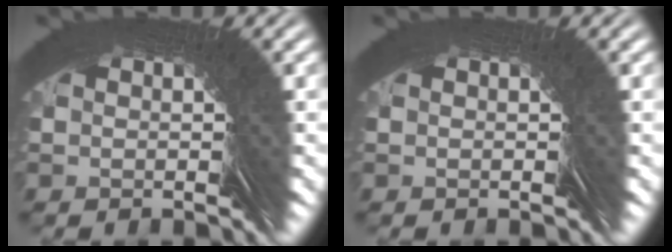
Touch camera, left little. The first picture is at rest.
{"total": 0.0}